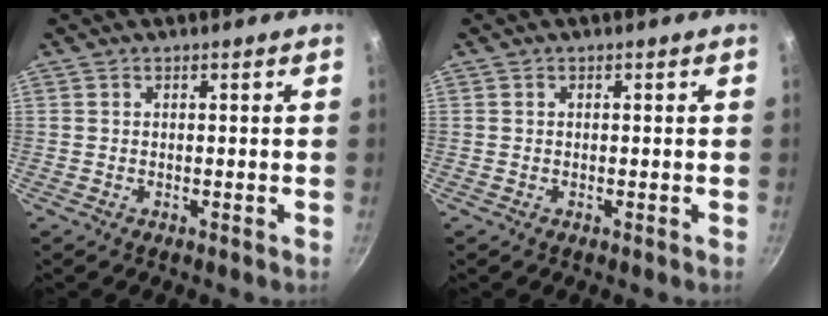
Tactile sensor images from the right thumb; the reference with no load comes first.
{"total": 0.0}